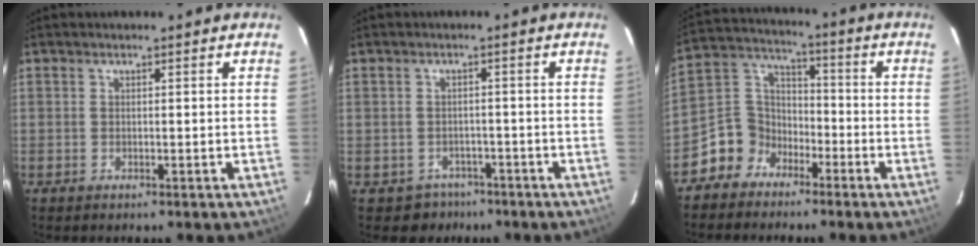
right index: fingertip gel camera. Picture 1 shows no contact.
{"total": 4.5, "force": [-2.7, 3.5, -0.4], "torque": [0.000, 0.027, -0.035]}
{"total": 10.2, "force": [-6.3, 7.8, 1.9], "torque": [-0.059, 0.049, -0.128]}